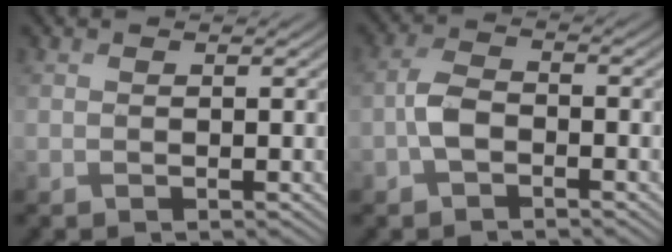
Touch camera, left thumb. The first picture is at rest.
{"total": 2.8, "force": [-1.0, 1.4, 2.2], "torque": [-0.042, 0.013, -0.032]}